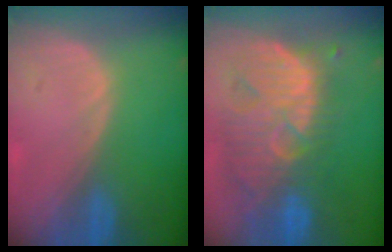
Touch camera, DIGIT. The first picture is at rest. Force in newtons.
{"total": 12.1, "press": 11.0, "slide": 4.9}